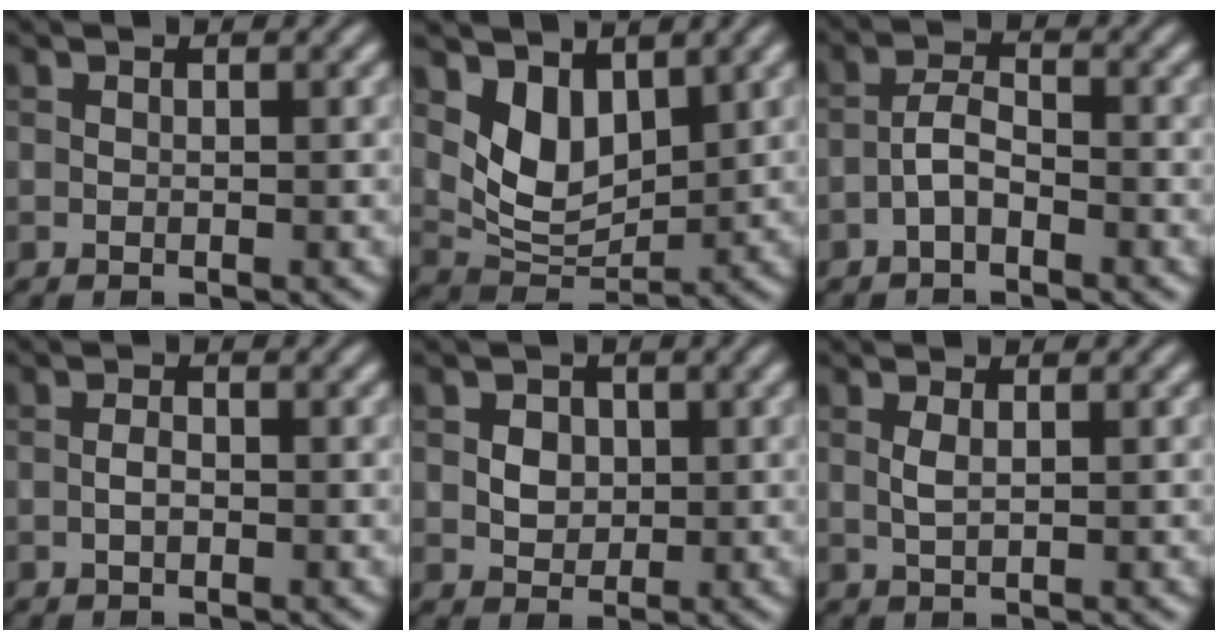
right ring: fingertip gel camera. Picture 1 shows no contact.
{"total": 4.6, "force": [2.3, 2.7, 2.8], "torque": [-0.060, -0.017, 0.043]}
{"total": 2.2, "force": [-1.2, 0.8, 1.6], "torque": [-0.034, 0.008, -0.029]}
{"total": 1.1, "force": [-0.3, 0.5, 0.9], "torque": [-0.019, 0.002, -0.009]}
{"total": 2.3, "force": [0.4, 1.9, 1.2], "torque": [-0.021, 0.001, 0.008]}
{"total": 1.1, "force": [0.4, 0.3, 1.0], "torque": [-0.024, 0.001, 0.008]}